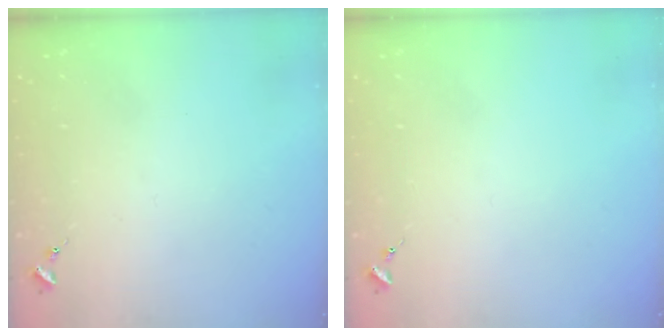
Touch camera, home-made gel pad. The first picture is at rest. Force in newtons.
{"total": 0.0}